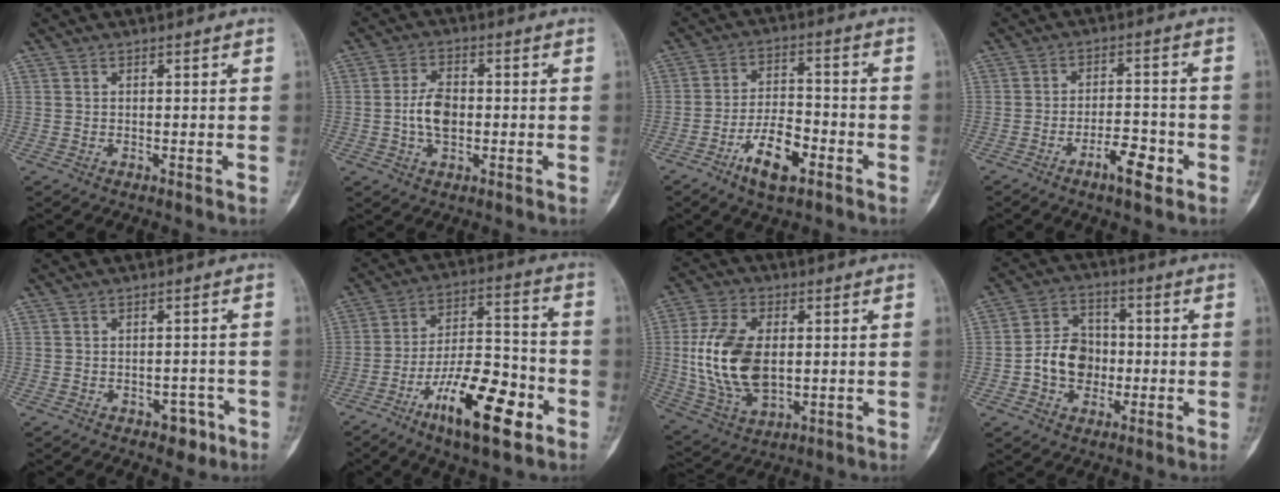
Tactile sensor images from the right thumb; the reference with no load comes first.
{"total": 6.4, "force": [-0.6, 3.9, 5.1], "torque": [-0.090, 0.010, -0.014]}
{"total": 9.7, "force": [-5.0, 4.2, 7.1], "torque": [-0.117, 0.030, -0.090]}
{"total": 6.7, "force": [-3.6, 2.3, 5.2], "torque": [-0.073, 0.024, -0.059]}
{"total": 3.8, "force": [-2.1, 2.4, 2.1], "torque": [-0.004, 0.017, -0.025]}
{"total": 17.9, "force": [-8.7, 6.2, 14.3], "torque": [-0.223, 0.056, -0.145]}
{"total": 16.2, "force": [0.5, 9.8, 12.9], "torque": [-0.246, -0.006, 0.019]}
{"total": 9.7, "force": [-1.6, 7.8, 5.5], "torque": [-0.066, 0.028, -0.035]}